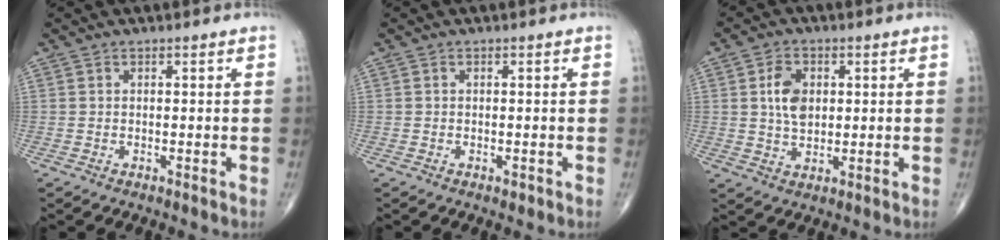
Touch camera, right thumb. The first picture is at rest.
{"total": 0.8, "force": [-0.3, 0.5, 0.6], "torque": [-0.007, -0.001, -0.004]}
{"total": 6.4, "force": [1.3, 4.3, 4.6], "torque": [-0.072, -0.006, 0.023]}